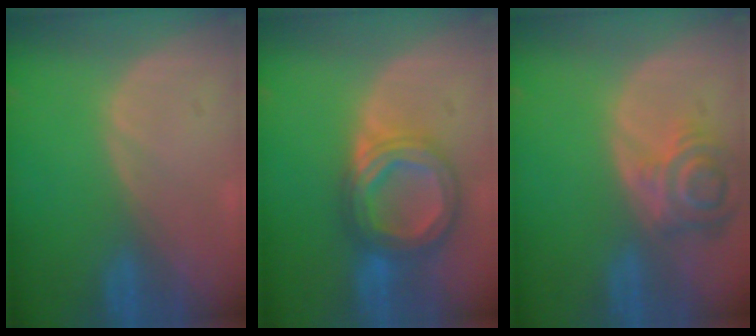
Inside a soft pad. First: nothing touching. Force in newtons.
{"total": 8.2, "press": 8.2, "slide": 0.6}
{"total": 6.9, "press": 6.4, "slide": 2.7}